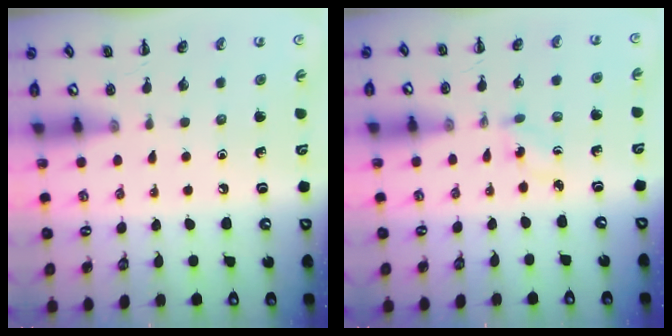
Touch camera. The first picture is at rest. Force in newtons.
{"total": 2.2, "press": 2.1, "slide": 0.8}